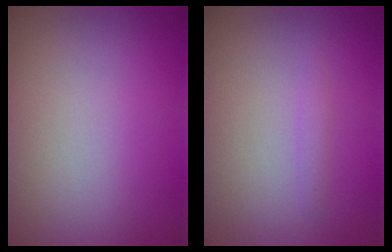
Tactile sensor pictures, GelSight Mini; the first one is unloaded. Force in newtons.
{"total": 0.7, "press": 0.7, "slide": 0.0}